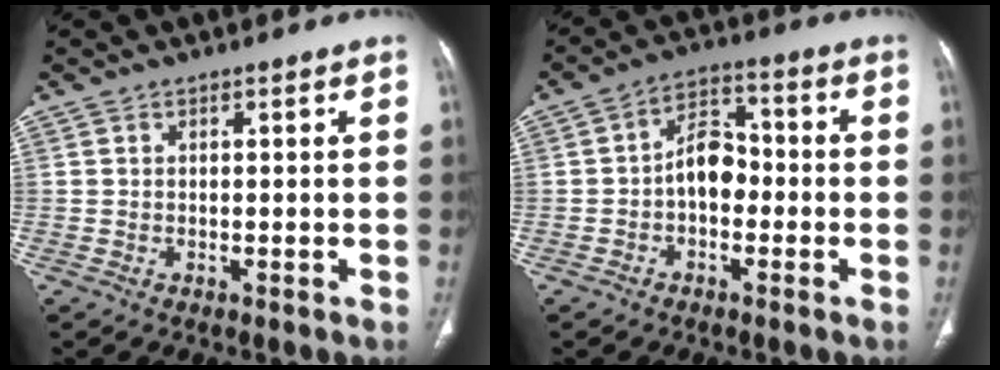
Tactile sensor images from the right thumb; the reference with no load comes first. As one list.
[{"total": 7.4, "force": [-1.3, 5.0, 5.3], "torque": [-0.064, 0.030, -0.034]}]